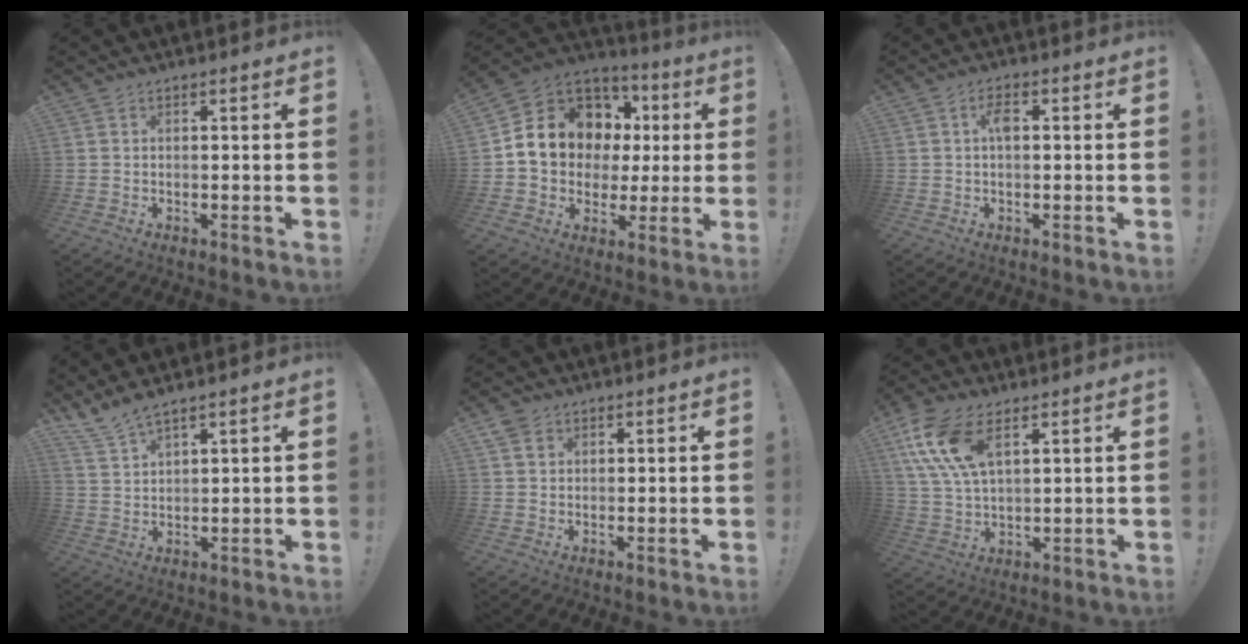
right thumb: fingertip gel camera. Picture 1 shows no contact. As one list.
[{"total": 14.7, "force": [4.1, 12.4, 6.7], "torque": [-0.098, -0.023, 0.100]}, {"total": 3.8, "force": [0.5, 2.0, 3.2], "torque": [-0.060, 0.011, 0.005]}, {"total": 5.4, "force": [4.8, 0.6, 2.3], "torque": [-0.052, -0.029, 0.090]}, {"total": 3.7, "force": [2.0, 2.7, 1.4], "torque": [-0.021, -0.004, 0.038]}, {"total": 14.5, "force": [6.8, 7.5, 10.4], "torque": [-0.209, -0.017, 0.126]}]